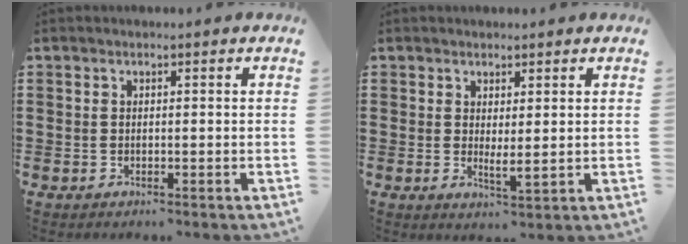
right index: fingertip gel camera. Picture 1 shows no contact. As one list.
[{"total": 1.8, "force": [1.1, 0.3, 1.4], "torque": [-0.029, -0.002, 0.021]}]